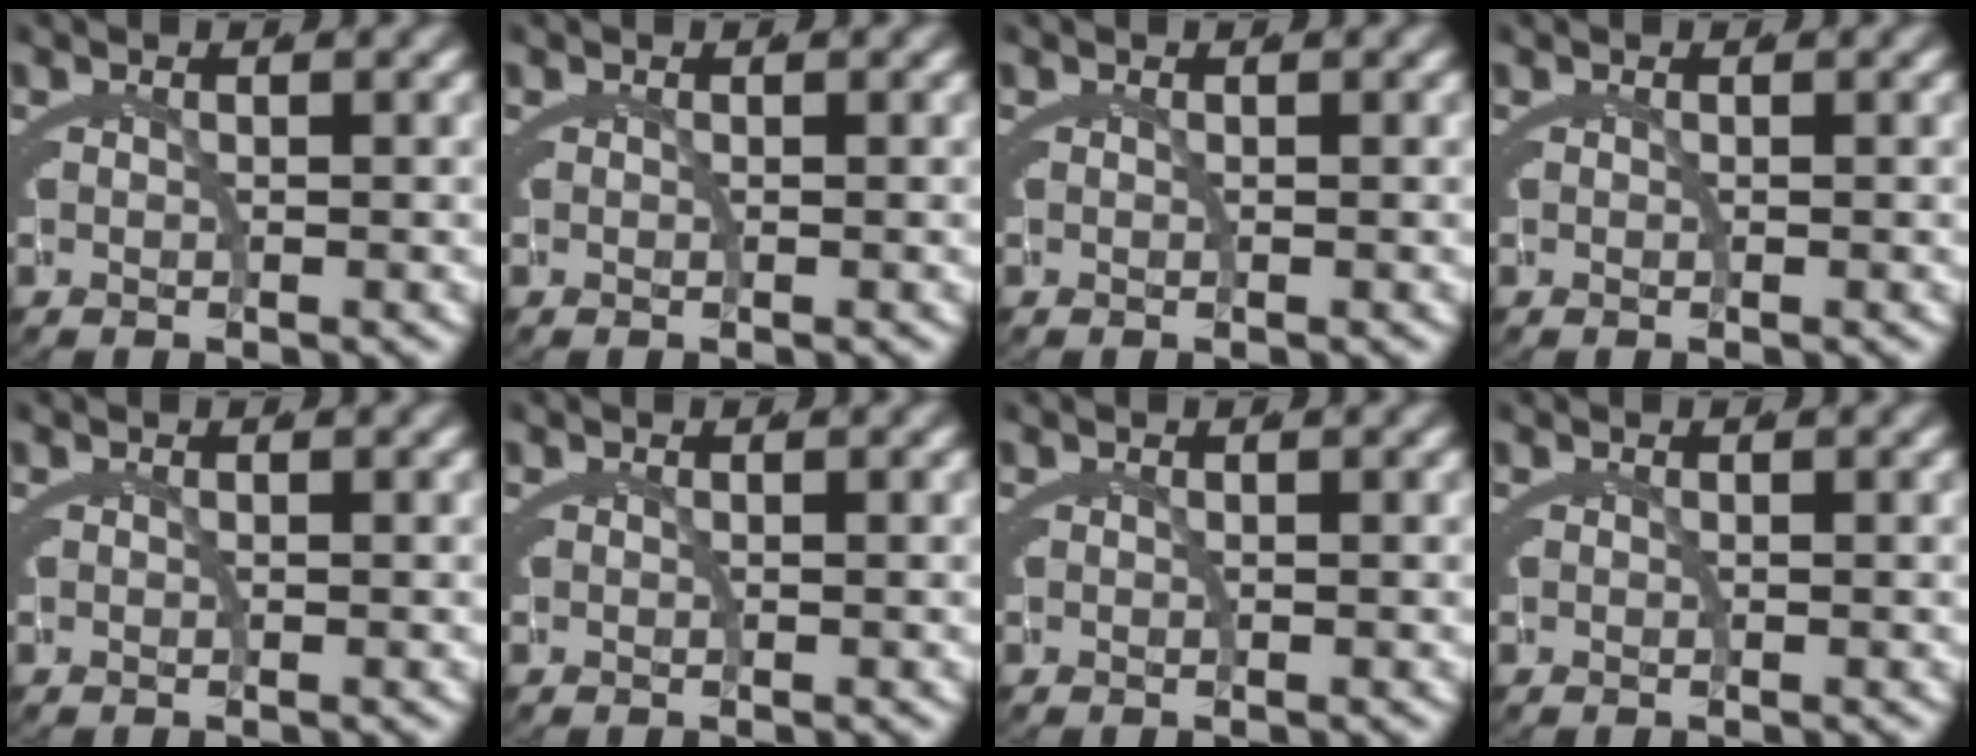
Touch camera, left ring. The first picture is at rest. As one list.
[{"total": 0.0}, {"total": 0.0}, {"total": 0.0}, {"total": 0.0}, {"total": 0.0}, {"total": 0.0}, {"total": 0.0}]